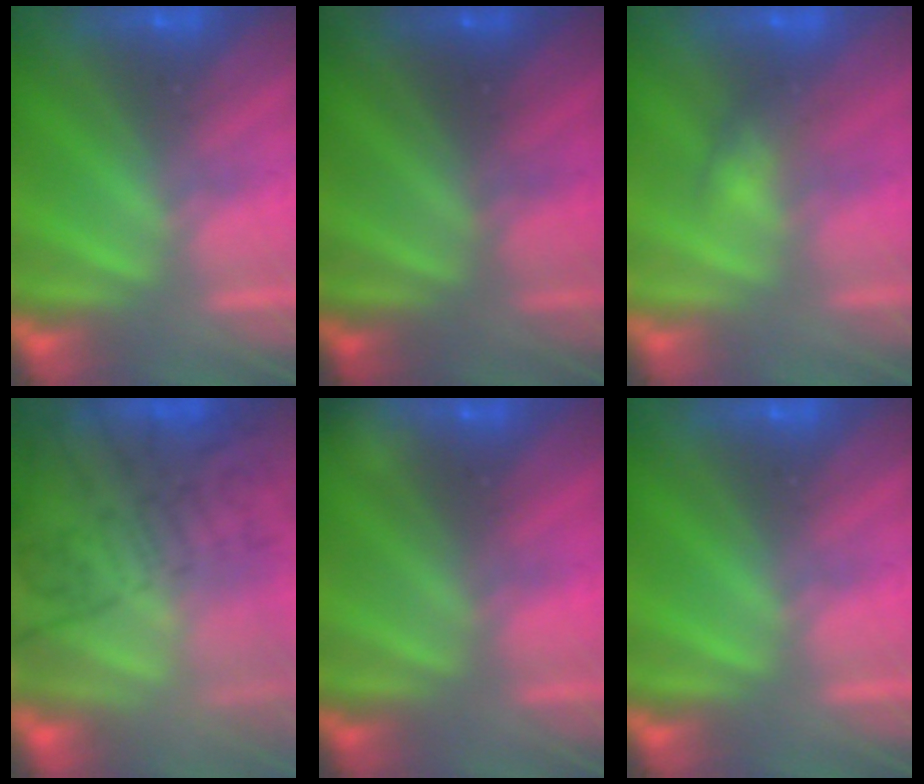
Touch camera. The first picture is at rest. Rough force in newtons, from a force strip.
{"total": 2.0}
{"total": 2.9}
{"total": 8.9}
{"total": 2.3}
{"total": 0.0}